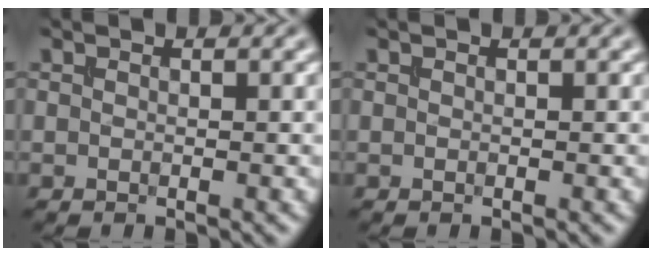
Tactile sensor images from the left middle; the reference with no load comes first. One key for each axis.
{"total": 0.0}